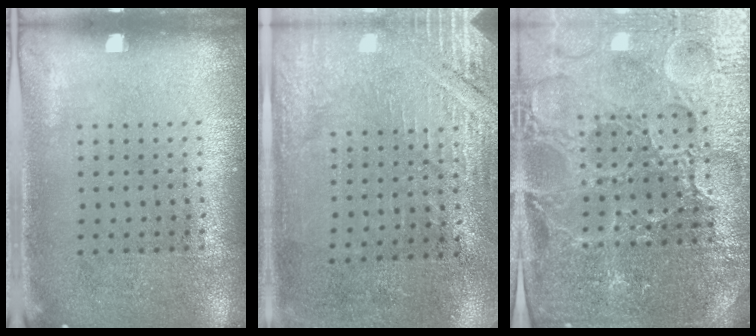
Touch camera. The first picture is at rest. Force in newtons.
{"total": 2.9, "press": 2.7, "slide": 1.1}
{"total": 5.0, "press": 4.7, "slide": 1.7}